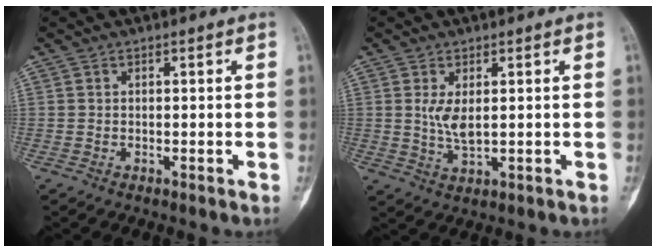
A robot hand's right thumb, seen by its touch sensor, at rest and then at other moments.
{"total": 4.1, "force": [0.7, 1.7, 3.7], "torque": [-0.072, -0.012, 0.022]}